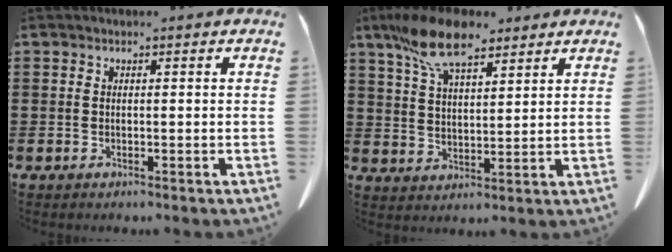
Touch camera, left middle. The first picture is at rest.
{"total": 10.6, "force": [7.6, 3.8, 6.4], "torque": [-0.145, -0.008, 0.143]}